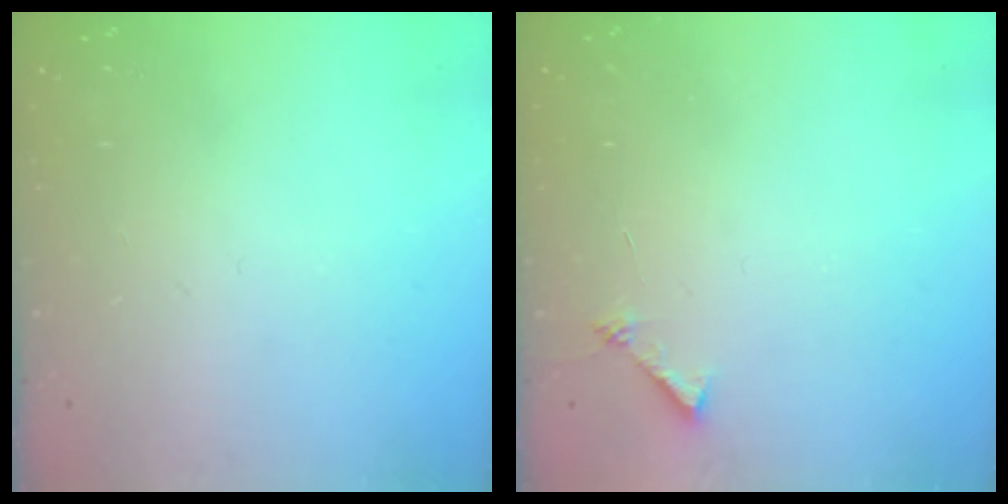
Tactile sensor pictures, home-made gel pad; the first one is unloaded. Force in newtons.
{"total": 5.6, "press": 5.5, "slide": 0.6}